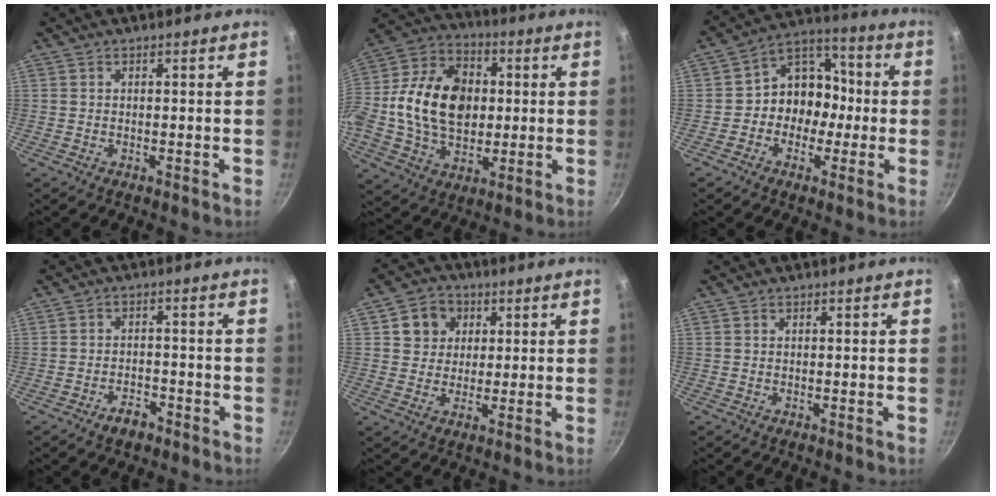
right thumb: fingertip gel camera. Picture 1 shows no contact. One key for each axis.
{"total": 21.1, "fx": 0.9, "fy": 15.2, "fz": 14.6, "tx": -0.238, "ty": 0.027, "tz": 0.007}
{"total": 10.8, "fx": -1.6, "fy": 9.2, "fz": 5.6, "tx": -0.026, "ty": 0.046, "tz": -0.042}
{"total": 3.7, "fx": -2.6, "fy": 2.0, "fz": 1.8, "tx": -0.018, "ty": 0.022, "tz": -0.039}
{"total": 7.0, "fx": 2.5, "fy": 6.1, "fz": 2.3, "tx": -0.002, "ty": 0.004, "tz": 0.034}
{"total": 0.0}